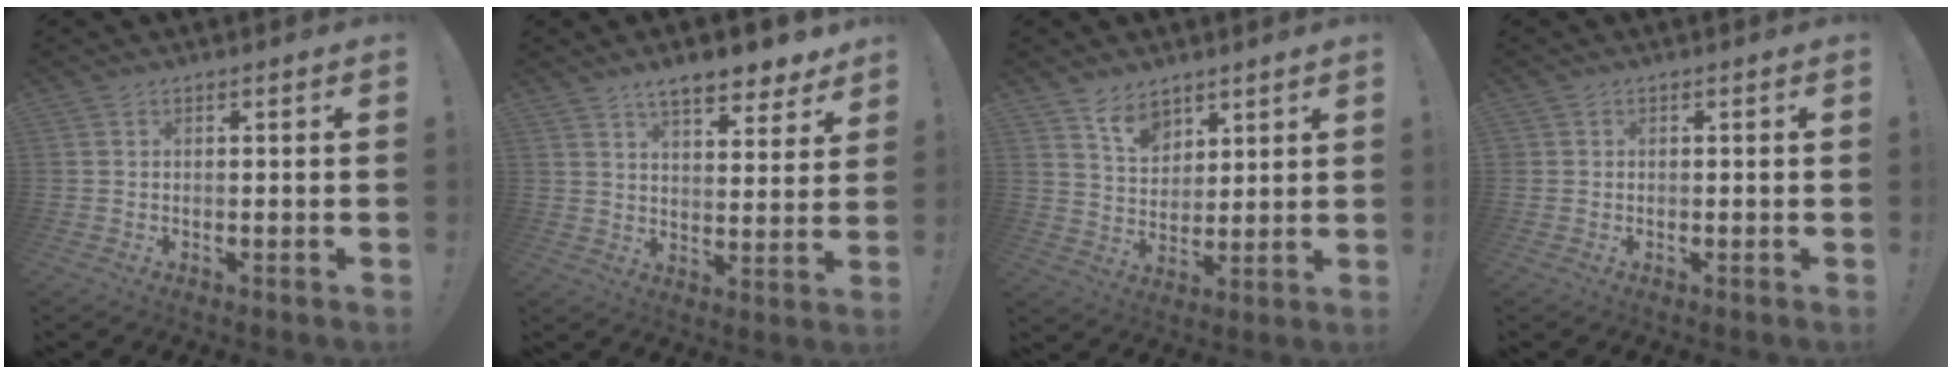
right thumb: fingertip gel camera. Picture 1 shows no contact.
{"total": 10.1, "force": [7.7, 3.2, 5.7], "torque": [-0.077, -0.056, 0.133]}
{"total": 8.1, "force": [6.1, 4.9, 2.4], "torque": [-0.044, -0.041, 0.118]}
{"total": 0.6, "force": [0.2, 0.6, 0.0], "torque": [0.001, 0.000, 0.004]}